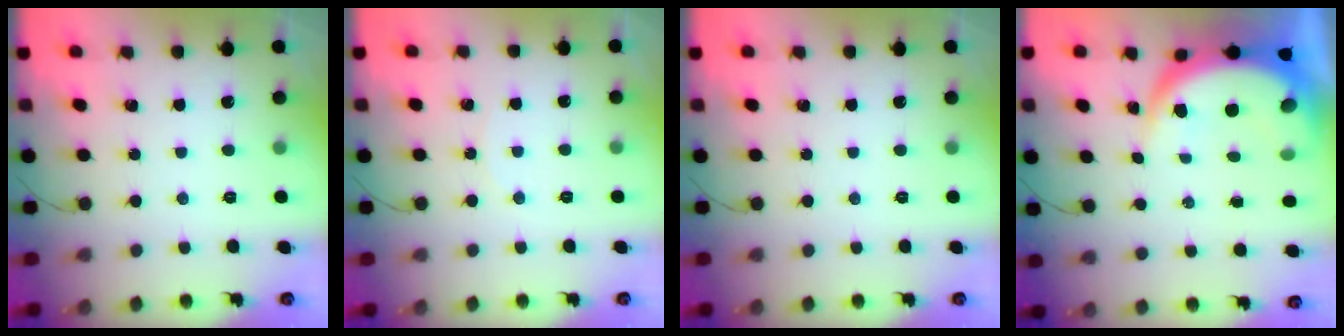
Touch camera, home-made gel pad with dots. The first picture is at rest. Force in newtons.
{"total": 3.9, "press": 3.1, "slide": 2.3}
{"total": 0.0}
{"total": 9.2, "press": 9.1, "slide": 1.3}